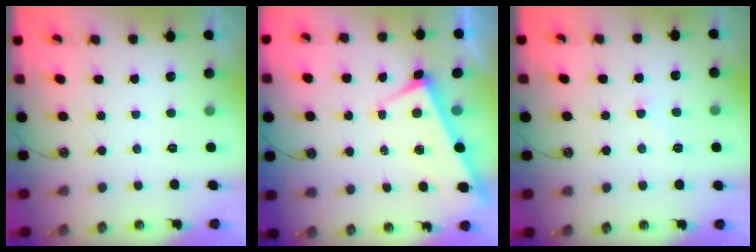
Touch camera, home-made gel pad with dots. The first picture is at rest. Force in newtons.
{"total": 3.8, "press": 3.8, "slide": 0.2}
{"total": 1.0, "press": 0.8, "slide": 0.5}